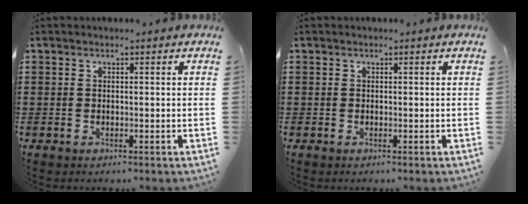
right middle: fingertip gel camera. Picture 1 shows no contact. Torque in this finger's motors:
{"motor_torque": [-1.34, -0.80, 0.00, 0.00]}